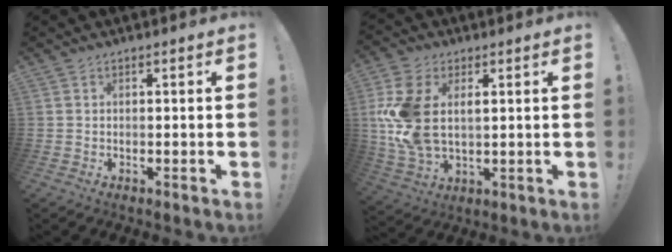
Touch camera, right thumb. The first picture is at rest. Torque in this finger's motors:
{"motor_torque": [2.24, 2.25, 0.79, 0.72, 0.33]}